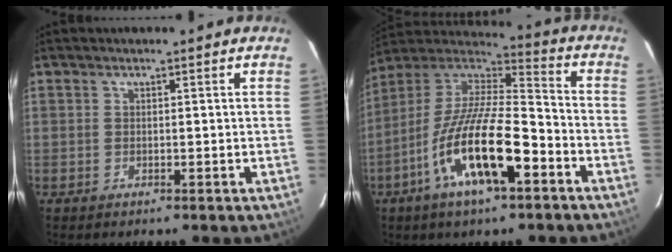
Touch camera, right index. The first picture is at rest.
{"total": 19.4, "force": [-8.6, 5.6, 16.4], "torque": [-0.308, -0.021, -0.165]}